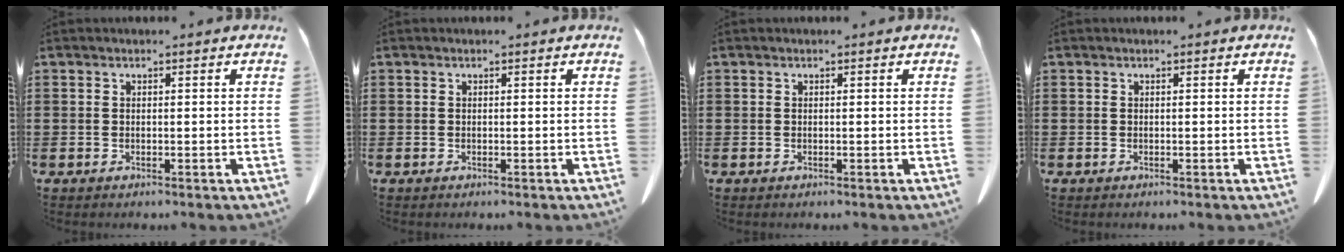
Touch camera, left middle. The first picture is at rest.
{"total": 0.0}
{"total": 0.0}
{"total": 0.0}